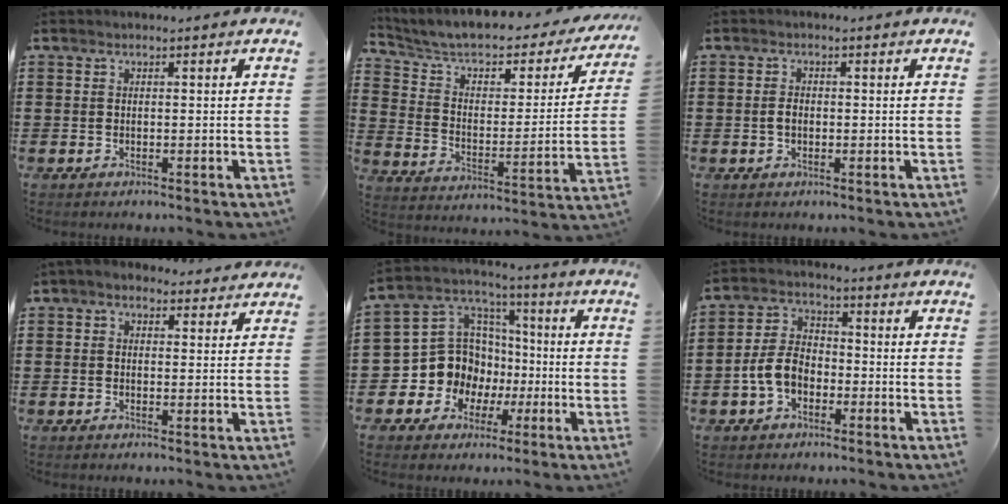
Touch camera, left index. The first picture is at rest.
{"total": 5.6, "force": [4.1, 2.4, 2.9], "torque": [-0.078, -0.031, 0.065]}
{"total": 1.9, "force": [-0.1, 1.1, 1.5], "torque": [-0.037, 0.003, -0.005]}
{"total": 2.8, "force": [2.2, 1.4, 0.8], "torque": [-0.024, 0.001, 0.041]}
{"total": 11.3, "force": [-2.0, 10.7, 3.2], "torque": [-0.117, -0.001, -0.027]}
{"total": 6.1, "force": [-2.2, 4.1, 4.0], "torque": [-0.099, 0.007, -0.049]}